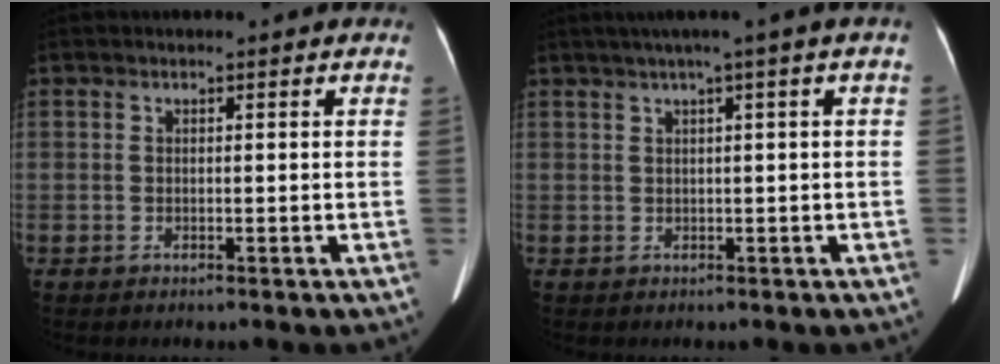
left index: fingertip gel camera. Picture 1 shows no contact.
{"total": 4.4, "force": [2.1, -0.9, 3.7], "torque": [-0.065, 0.019, 0.039]}